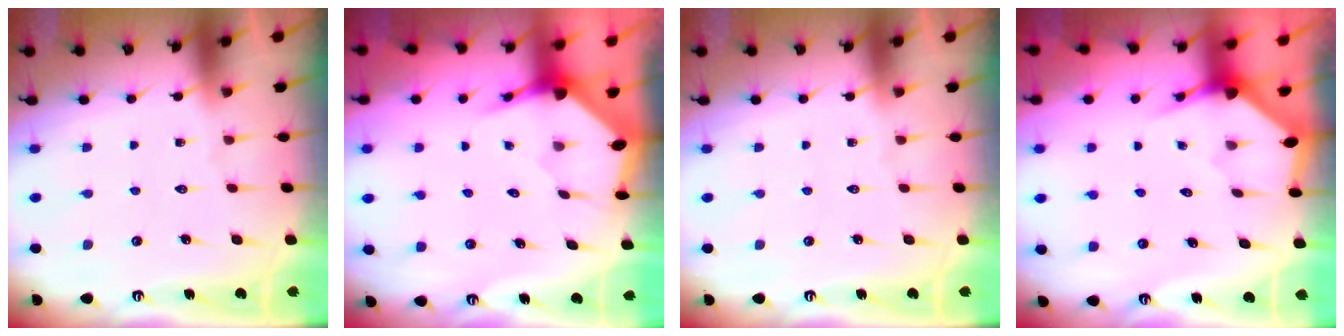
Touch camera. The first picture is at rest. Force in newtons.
{"total": 3.6, "press": 3.6, "slide": 0.5}
{"total": 0.0}
{"total": 3.2, "press": 3.2, "slide": 0.3}